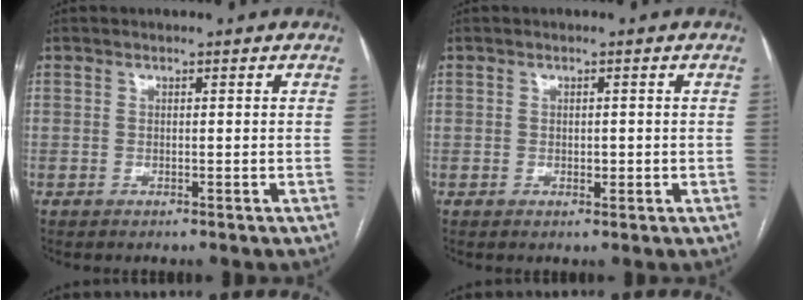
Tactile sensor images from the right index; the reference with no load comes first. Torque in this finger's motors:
{"motor_torque": [-0.11, 0.17, 0.00, 0.00]}